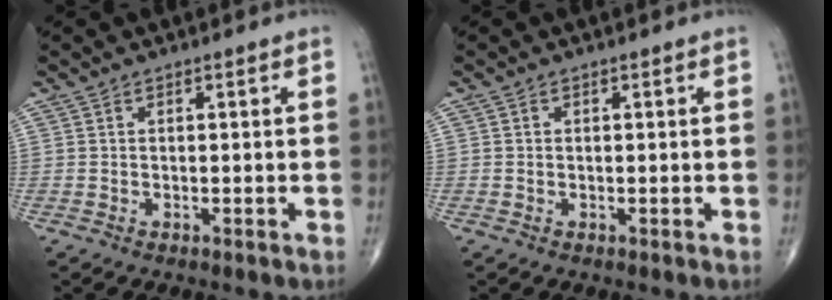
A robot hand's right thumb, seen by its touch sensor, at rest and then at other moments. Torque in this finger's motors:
{"motor_torque": [-0.53, -0.10, 0.04, -0.04, 0.02]}